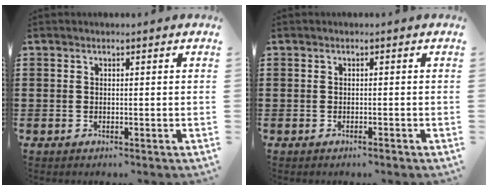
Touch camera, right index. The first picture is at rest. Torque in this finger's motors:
{"motor_torque": [-0.10, 0.16, 0.05, 0.02]}